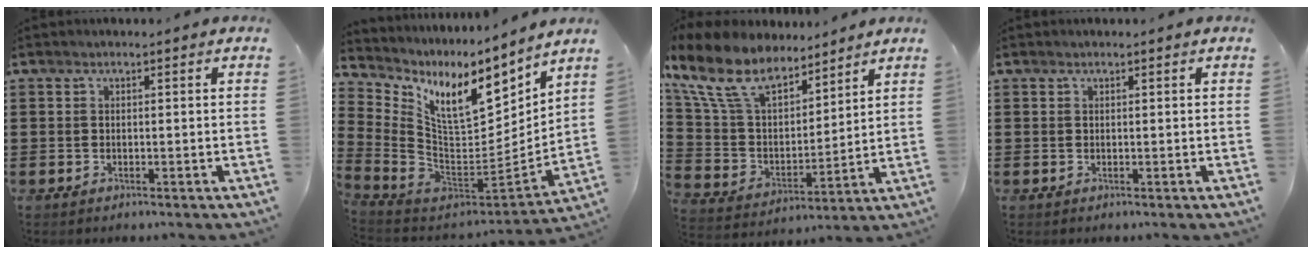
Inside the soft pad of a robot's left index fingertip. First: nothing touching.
{"total": 11.7, "force": [6.4, 5.0, 8.5], "torque": [-0.171, -0.045, 0.113]}
{"total": 12.5, "force": [9.4, 5.2, 6.4], "torque": [-0.175, -0.046, 0.168]}
{"total": 0.0}